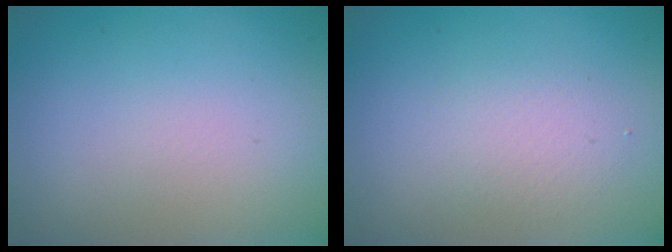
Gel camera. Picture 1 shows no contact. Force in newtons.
{"total": 1.9, "press": 1.9, "slide": 0.1}